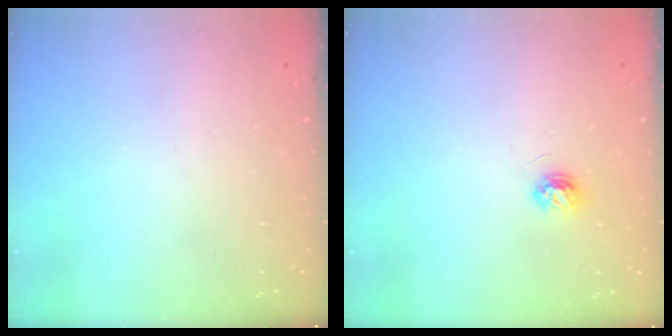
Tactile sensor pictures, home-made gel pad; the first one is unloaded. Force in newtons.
{"total": 4.5, "press": 4.4, "slide": 0.5}